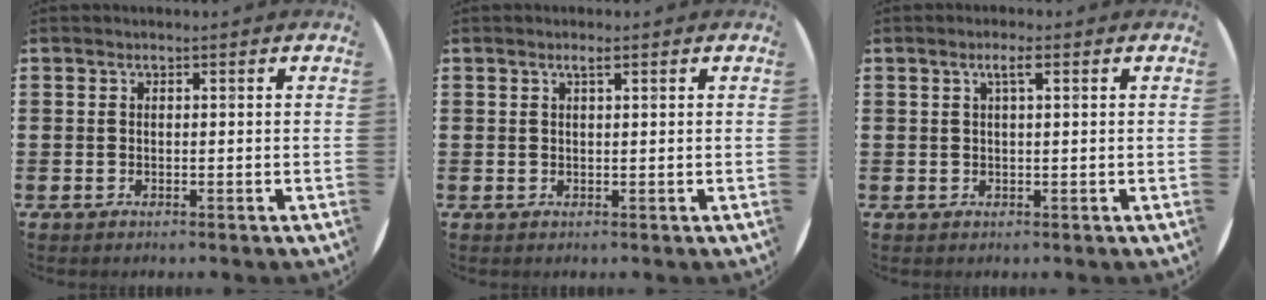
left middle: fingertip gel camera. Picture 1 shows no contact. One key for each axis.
{"total": 1.1, "fx": 0.6, "fy": 0.1, "fz": 0.9, "tx": -0.019, "ty": 0.002, "tz": 0.011}
{"total": 1.9, "fx": 0.9, "fy": 0.3, "fz": 1.7, "tx": -0.034, "ty": 0.006, "tz": 0.013}